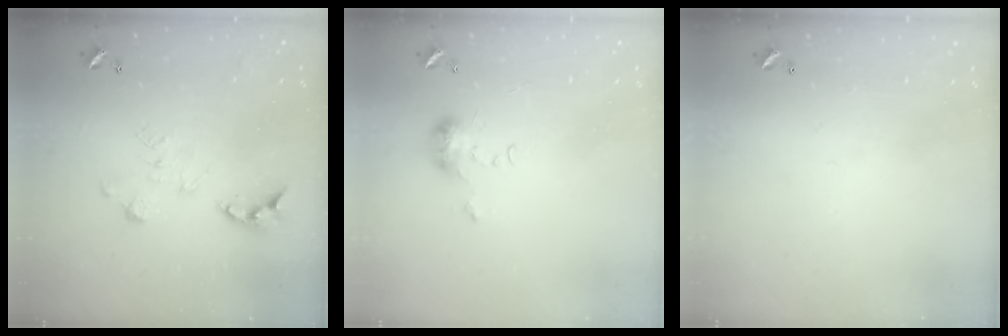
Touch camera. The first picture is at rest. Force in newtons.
{"total": 6.2, "press": 6.2, "slide": 0.7}
{"total": 0.0}